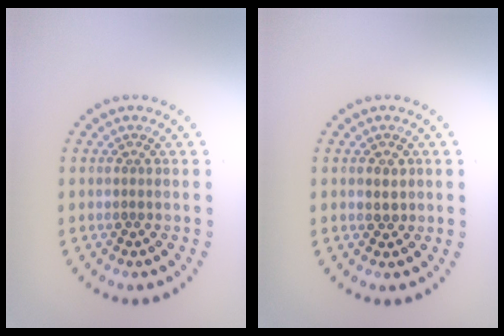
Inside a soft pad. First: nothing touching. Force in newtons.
{"total": 1.2, "press": 1.1, "slide": 0.3}